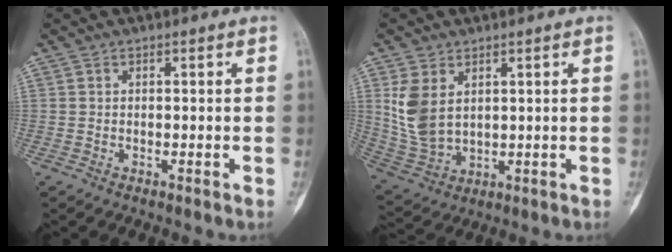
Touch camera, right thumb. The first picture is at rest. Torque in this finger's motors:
{"motor_torque": [-0.04, 0.34, 0.33, -0.10, 0.10]}